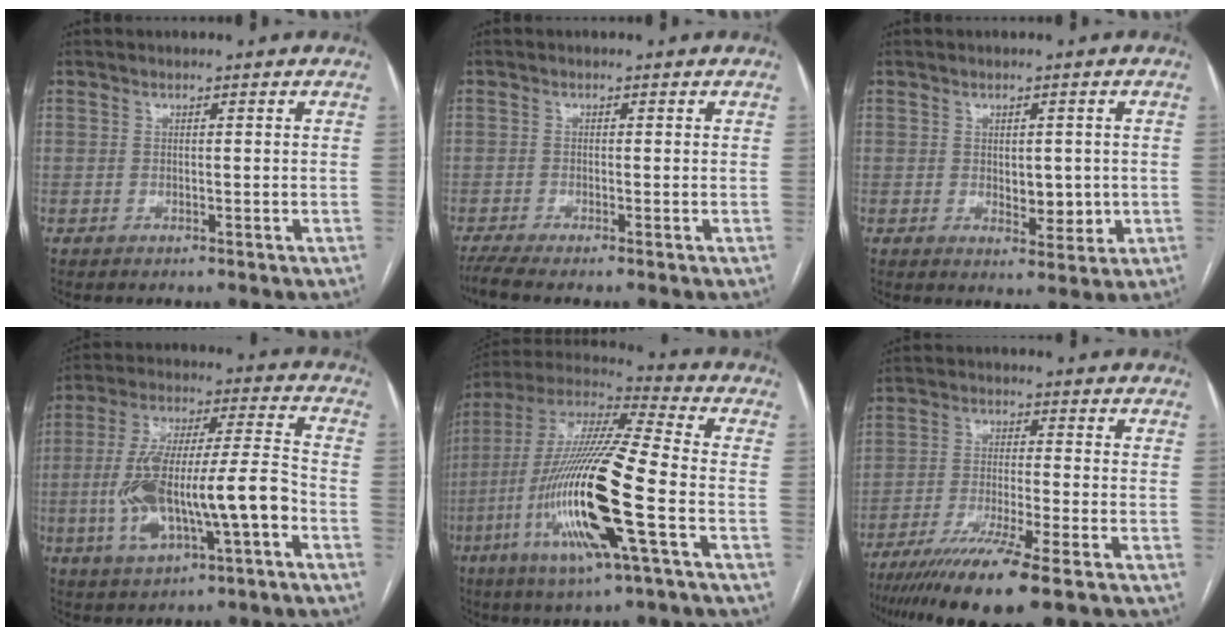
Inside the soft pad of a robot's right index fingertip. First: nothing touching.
{"total": 2.9, "force": [-2.3, -0.1, 1.9], "torque": [-0.038, -0.007, -0.047]}
{"total": 4.4, "force": [-0.1, 2.3, 3.8], "torque": [-0.050, -0.006, 0.007]}
{"total": 16.9, "force": [-4.6, 3.4, 15.9], "torque": [-0.307, 0.017, -0.071]}
{"total": 22.1, "force": [-6.1, 1.8, 21.2], "torque": [-0.455, -0.024, -0.119]}
{"total": 12.3, "force": [-8.5, -0.5, 9.0], "torque": [-0.158, -0.033, -0.139]}